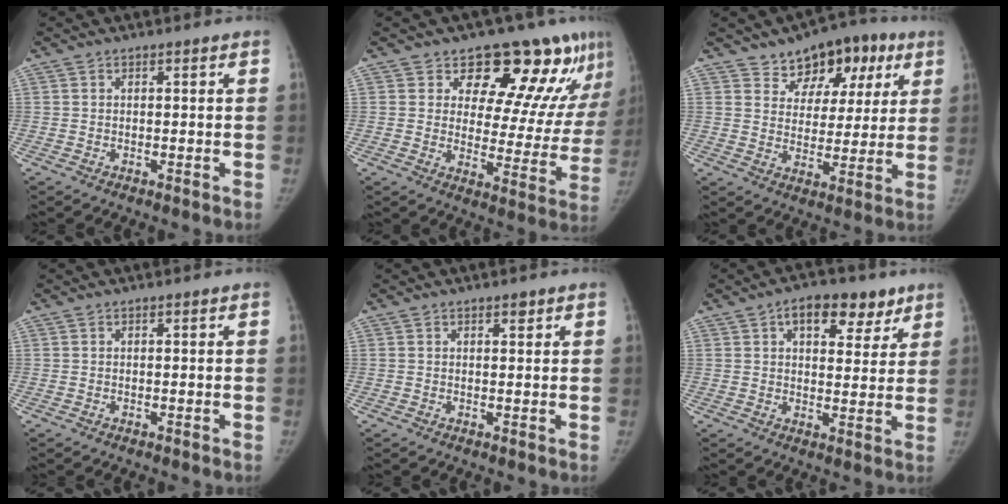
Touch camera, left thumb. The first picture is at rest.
{"total": 18.3, "force": [12.2, 8.3, 10.9], "torque": [-0.081, -0.071, 0.153]}
{"total": 12.8, "force": [7.2, 8.4, 6.5], "torque": [-0.038, -0.015, 0.107]}
{"total": 0.0}
{"total": 1.3, "force": [0.9, 0.6, 0.8], "torque": [-0.003, -0.003, 0.011]}
{"total": 10.7, "force": [5.8, 6.0, 6.8], "torque": [-0.056, -0.014, 0.079]}